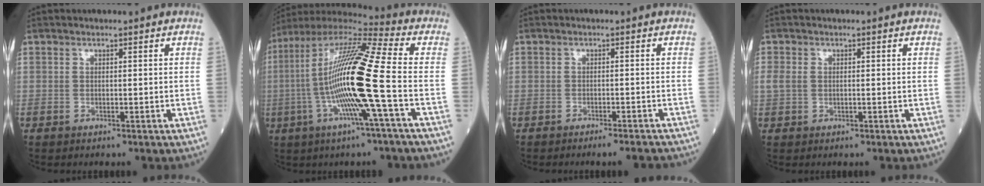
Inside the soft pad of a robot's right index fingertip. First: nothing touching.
{"total": 18.5, "force": [-2.9, -0.4, 18.3], "torque": [-0.356, 0.003, -0.070]}
{"total": 5.0, "force": [-4.7, -0.2, 1.7], "torque": [-0.012, -0.011, -0.062]}
{"total": 2.0, "force": [-0.1, 1.5, 1.3], "torque": [-0.045, 0.010, 0.001]}